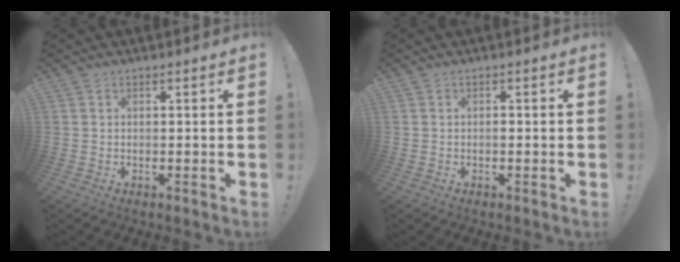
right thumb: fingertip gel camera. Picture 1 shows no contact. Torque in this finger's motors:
{"motor_torque": [0.04, -0.05, 0.14, -0.07, -0.01]}